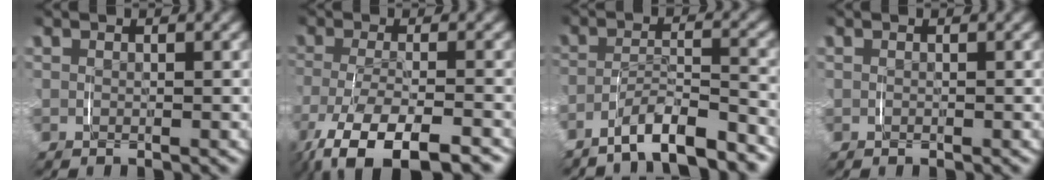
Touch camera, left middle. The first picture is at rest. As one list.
[{"total": 9.6, "force": [-6.5, 3.9, 5.8], "torque": [-0.142, -0.048, -0.081]}, {"total": 5.9, "force": [-5.5, 1.0, 1.8], "torque": [-0.026, -0.002, -0.103]}, {"total": 0.0}]